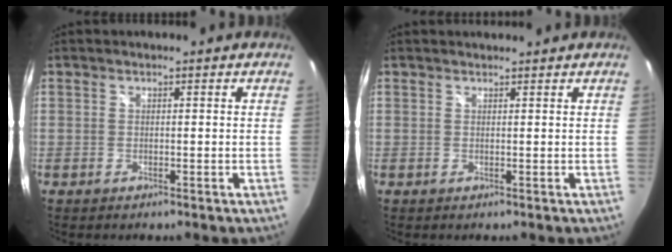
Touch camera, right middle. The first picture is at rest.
{"total": 1.3, "force": [1.2, 0.1, 0.1], "torque": [-0.006, 0.001, 0.019]}